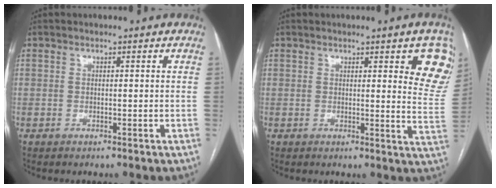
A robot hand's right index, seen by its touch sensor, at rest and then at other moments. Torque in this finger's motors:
{"motor_torque": [0.15, 0.18, 0.21, 0.01]}